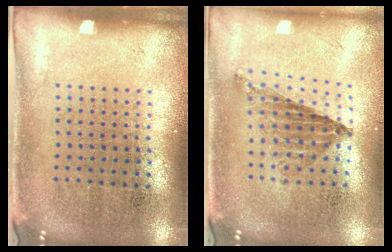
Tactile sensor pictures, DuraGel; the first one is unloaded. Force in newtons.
{"total": 0.8, "press": 0.8, "slide": 0.1}